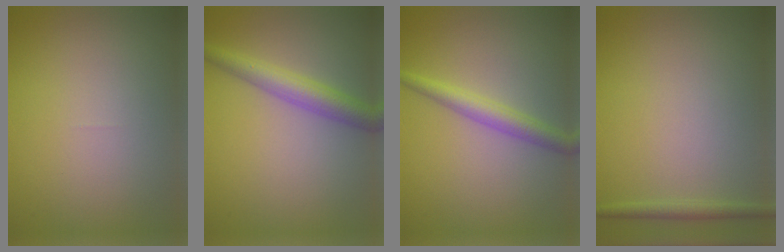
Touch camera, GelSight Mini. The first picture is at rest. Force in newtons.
{"total": 3.7, "press": 3.7, "slide": 0.1}
{"total": 2.7, "press": 2.7, "slide": 0.1}
{"total": 1.3, "press": 1.3, "slide": 0.1}